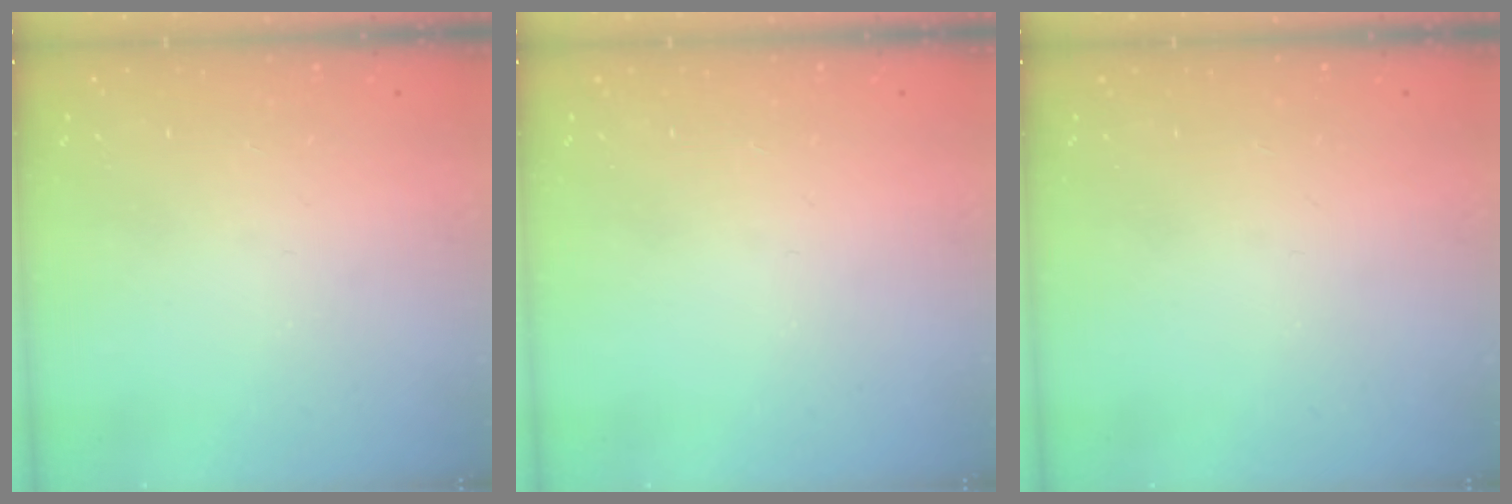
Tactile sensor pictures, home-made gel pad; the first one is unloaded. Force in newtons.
{"total": 0.0}
{"total": 0.0}